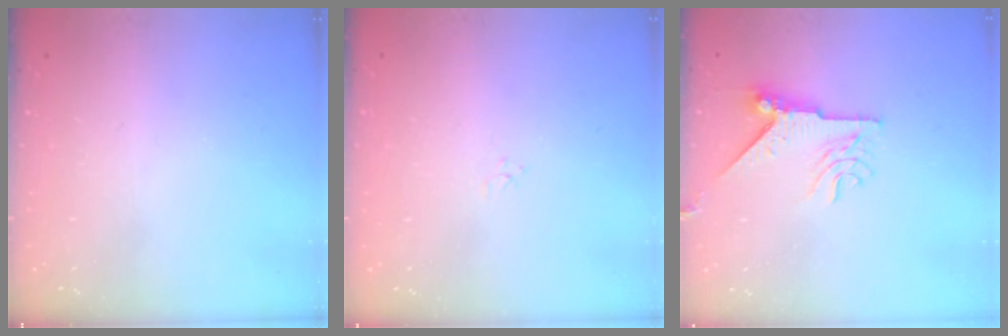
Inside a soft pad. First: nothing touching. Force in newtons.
{"total": 2.9, "press": 2.9, "slide": 0.3}
{"total": 9.4, "press": 9.3, "slide": 1.3}